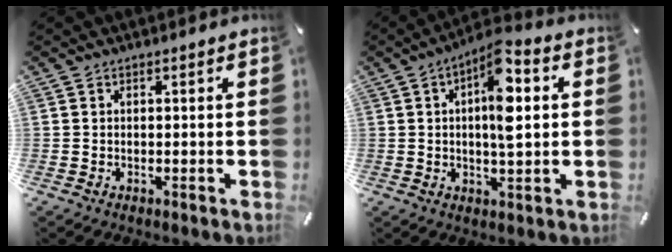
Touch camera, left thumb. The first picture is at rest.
{"total": 10.6, "force": [2.2, 3.7, 9.7], "torque": [-0.164, -0.003, 0.032]}